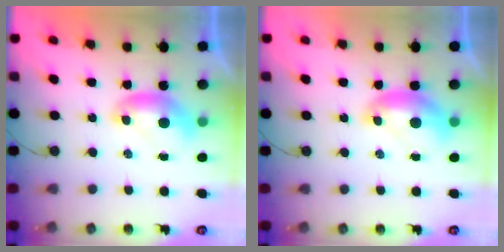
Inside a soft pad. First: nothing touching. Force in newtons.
{"total": 1.3, "press": 1.3, "slide": 0.4}